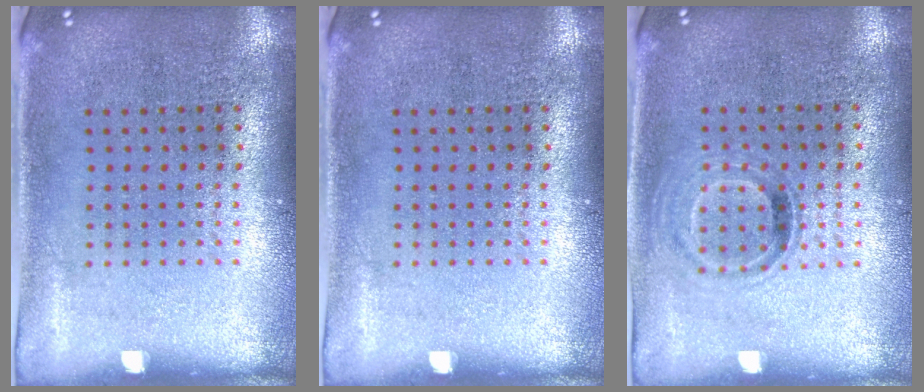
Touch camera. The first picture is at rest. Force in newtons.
{"total": 0.0}
{"total": 0.9, "press": 0.8, "slide": 0.4}